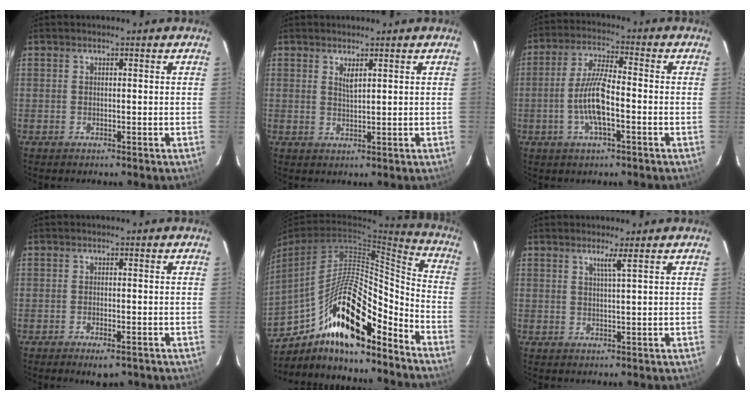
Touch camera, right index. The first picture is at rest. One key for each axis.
{"total": 1.7, "fx": 1.0, "fy": 0.4, "fz": 1.3, "tx": -0.023, "ty": -0.002, "tz": 0.018}
{"total": 8.6, "fx": -2.5, "fy": 2.1, "fz": 7.9, "tx": -0.162, "ty": 0.003, "tz": -0.049}
{"total": 3.5, "fx": -2.5, "fy": 1.3, "fz": 2.1, "tx": -0.043, "ty": -0.011, "tz": -0.038}
{"total": 19.0, "fx": -12.1, "fy": 5.6, "fz": 13.5, "tx": -0.236, "ty": 0.003, "tz": -0.206}
{"total": 1.7, "fx": 1.0, "fy": -0.6, "fz": 1.3, "tx": -0.022, "ty": -0.006, "tz": 0.016}